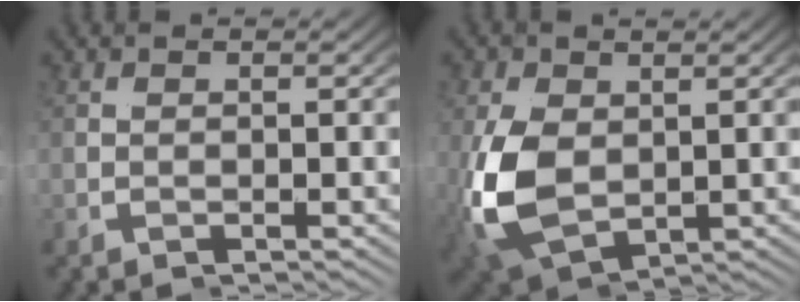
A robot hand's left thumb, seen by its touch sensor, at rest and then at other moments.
{"total": 9.2, "force": [-0.9, 6.5, 6.5], "torque": [-0.174, -0.039, 0.001]}